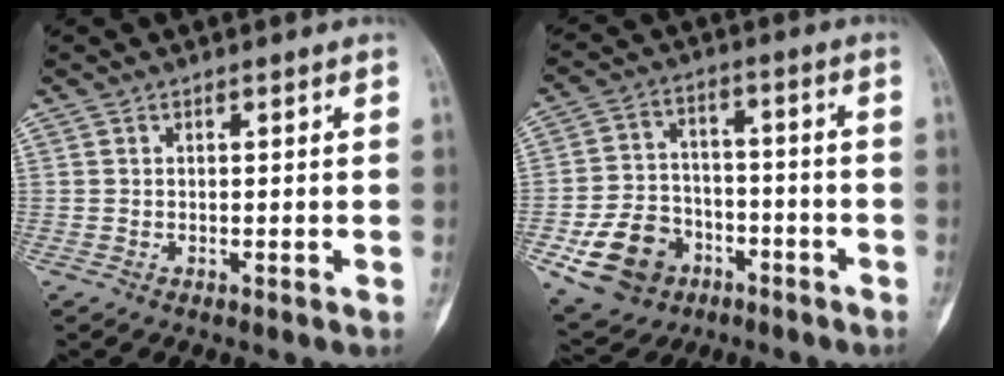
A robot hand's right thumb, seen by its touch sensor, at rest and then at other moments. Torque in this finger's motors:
{"motor_torque": [1.29, 0.90, 0.43, -0.85, 0.08]}